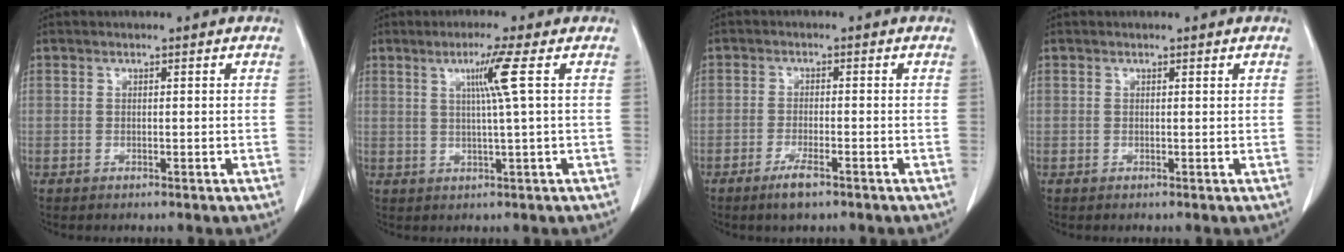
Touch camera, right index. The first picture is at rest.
{"total": 5.0, "force": [1.5, -1.6, 4.5], "torque": [-0.084, -0.003, 0.028]}
{"total": 3.5, "force": [-2.3, 0.6, 2.6], "torque": [-0.048, -0.003, -0.041]}
{"total": 0.0}